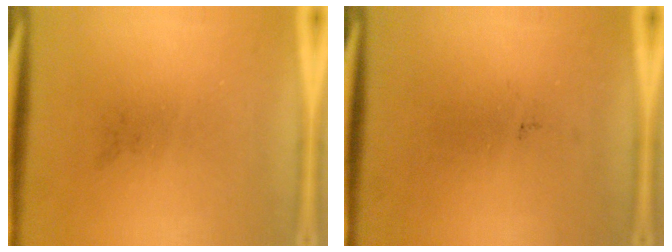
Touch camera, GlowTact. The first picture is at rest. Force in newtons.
{"total": 0.0}